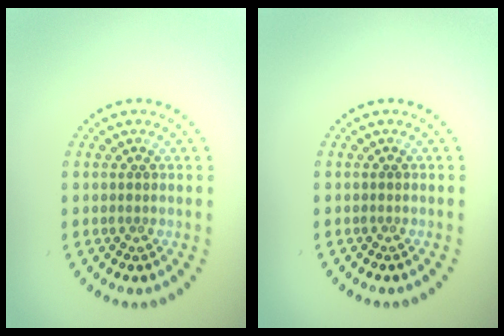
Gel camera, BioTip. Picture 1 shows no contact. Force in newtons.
{"total": 0.0}